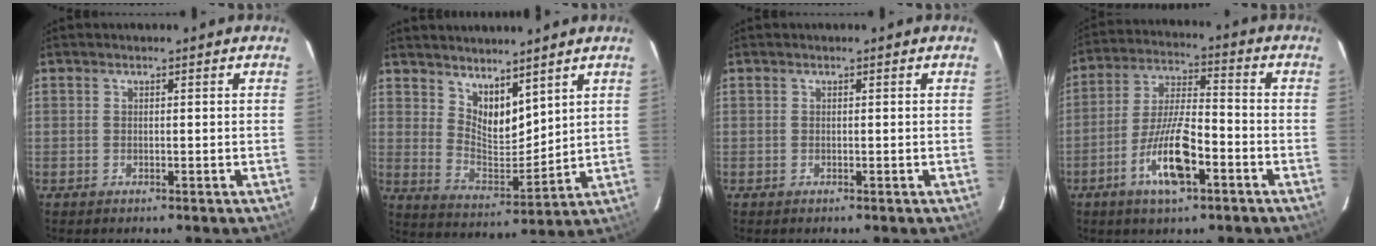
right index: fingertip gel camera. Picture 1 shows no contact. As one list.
[{"total": 8.8, "force": [6.5, 3.9, 4.5], "torque": [-0.068, -0.009, 0.127]}, {"total": 0.0}, {"total": 12.1, "force": [-5.7, 3.4, 10.1], "torque": [-0.206, -0.003, -0.106]}]